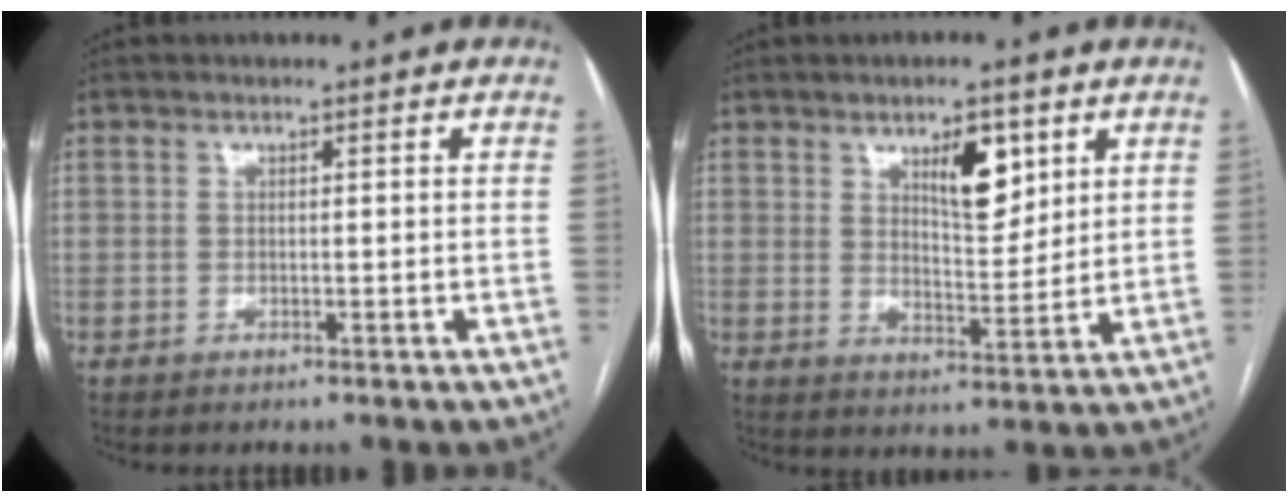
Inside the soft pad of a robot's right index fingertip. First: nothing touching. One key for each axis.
{"total": 7.3, "fx": 3.7, "fy": 2.6, "fz": 5.8, "tx": -0.094, "ty": -0.002, "tz": 0.062}